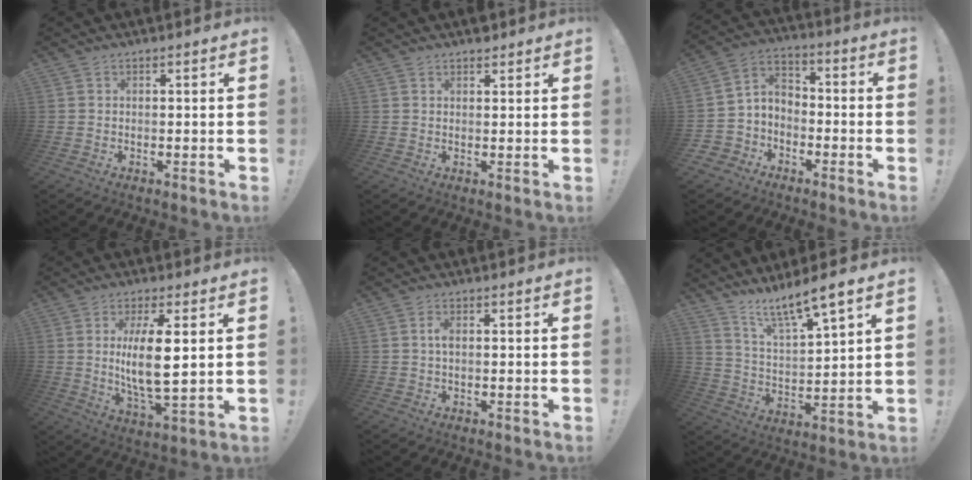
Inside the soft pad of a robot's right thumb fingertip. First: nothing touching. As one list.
[{"total": 1.8, "force": [1.5, 0.8, 0.5], "torque": [0.003, -0.008, 0.026]}, {"total": 6.9, "force": [-3.5, 5.8, 1.4], "torque": [-0.033, 0.026, -0.061]}, {"total": 12.3, "force": [2.0, 3.4, 11.6], "torque": [-0.230, -0.017, 0.027]}, {"total": 2.0, "force": [0.1, 0.7, 1.9], "torque": [-0.033, 0.004, -0.002]}, {"total": 10.3, "force": [8.8, 0.6, 5.3], "torque": [-0.095, -0.072, 0.146]}]